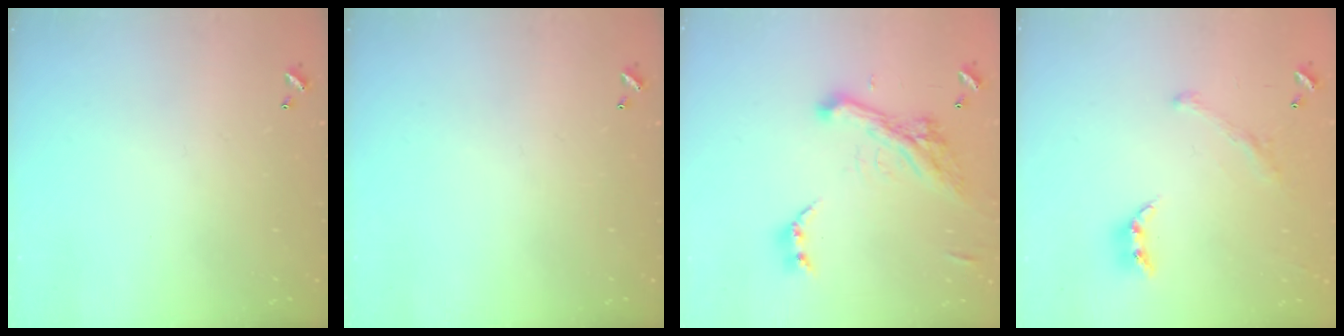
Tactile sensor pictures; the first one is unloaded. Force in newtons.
{"total": 0.0}
{"total": 6.5, "press": 6.3, "slide": 1.6}
{"total": 1.2, "press": 0.6, "slide": 1.0}